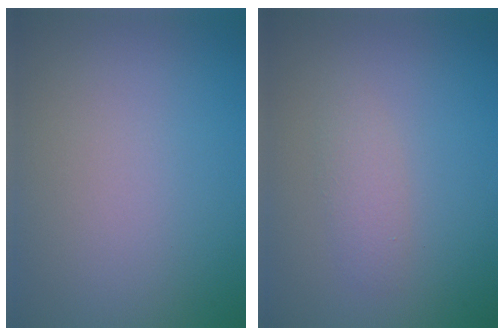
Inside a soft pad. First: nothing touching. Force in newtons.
{"total": 1.5, "press": 1.5, "slide": 0.1}